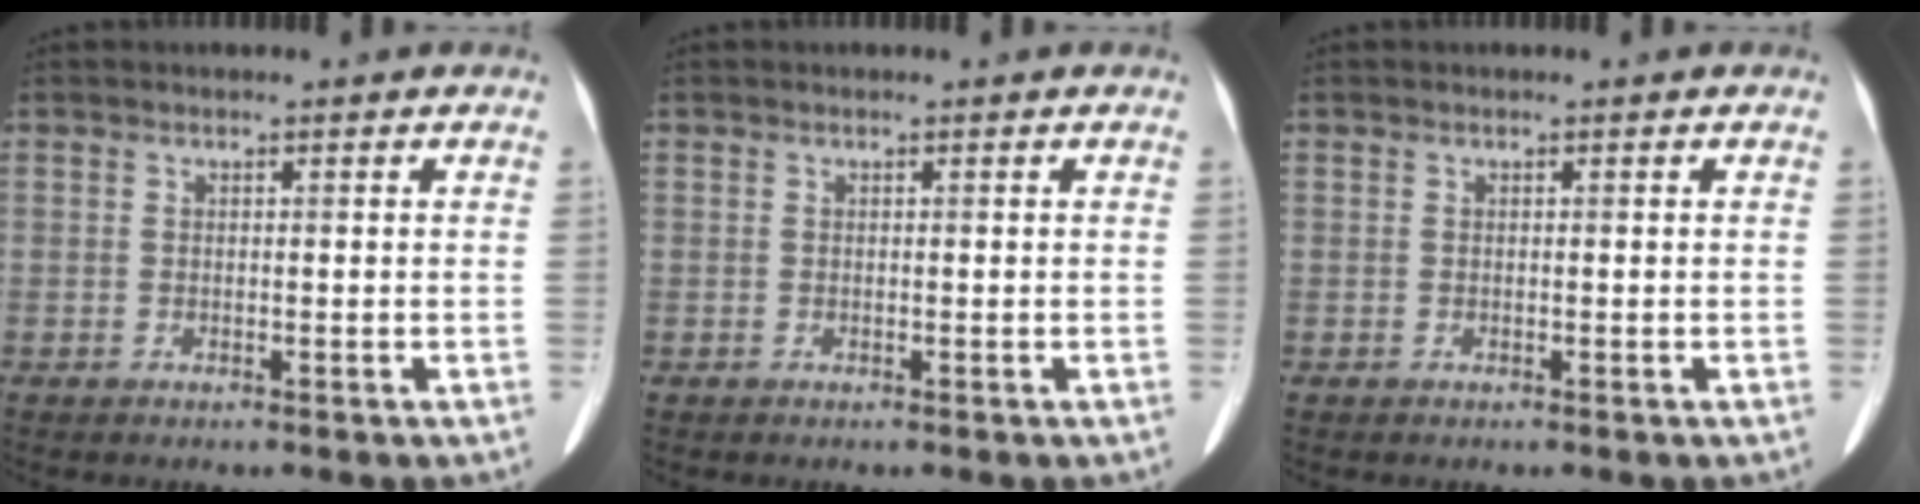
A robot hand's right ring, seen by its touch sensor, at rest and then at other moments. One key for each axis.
{"total": 0.0}
{"total": 0.0}